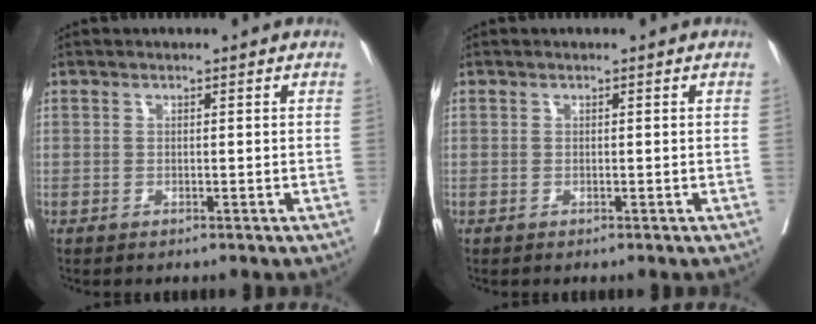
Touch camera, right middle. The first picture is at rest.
{"total": 0.0}